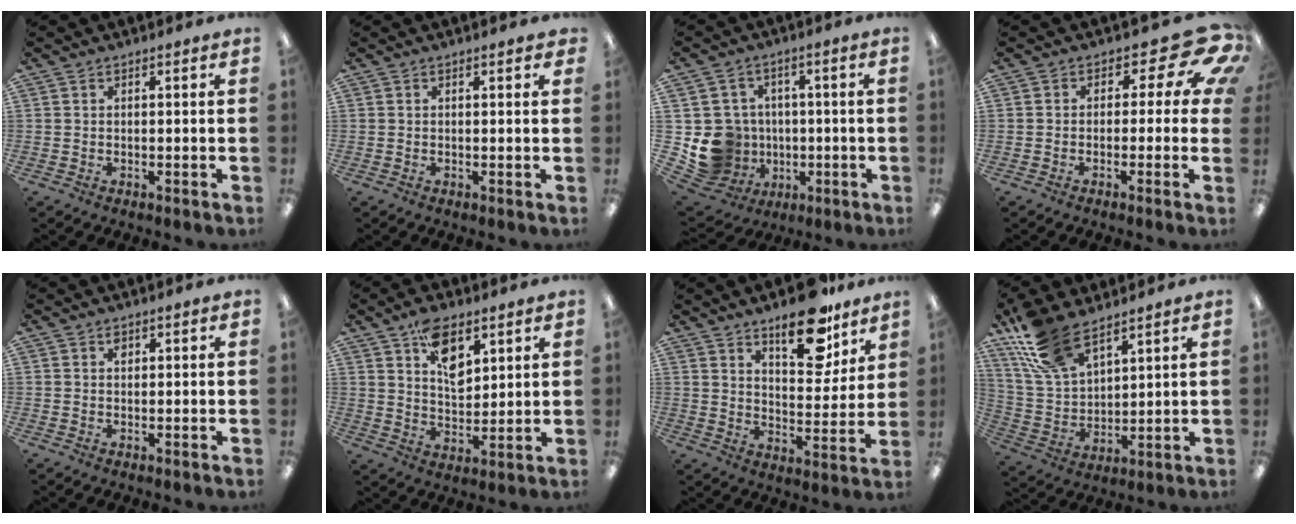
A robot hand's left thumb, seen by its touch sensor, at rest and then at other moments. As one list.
[{"total": 0.7, "force": [0.5, 0.3, 0.4], "torque": [0.000, -0.001, 0.006]}, {"total": 12.2, "force": [-1.7, 11.7, 2.9], "torque": [-0.077, 0.013, -0.008]}, {"total": 11.2, "force": [4.3, 5.6, 8.6], "torque": [-0.113, -0.027, 0.073]}, {"total": 1.2, "force": [0.7, 0.9, 0.5], "torque": [-0.004, -0.001, 0.012]}, {"total": 10.2, "force": [5.7, 5.9, 6.1], "torque": [-0.085, -0.022, 0.101]}, {"total": 15.0, "force": [10.8, 6.3, 8.3], "torque": [-0.103, -0.063, 0.184]}, {"total": 15.1, "force": [11.4, 6.7, 7.4], "torque": [-0.171, -0.043, 0.219]}]